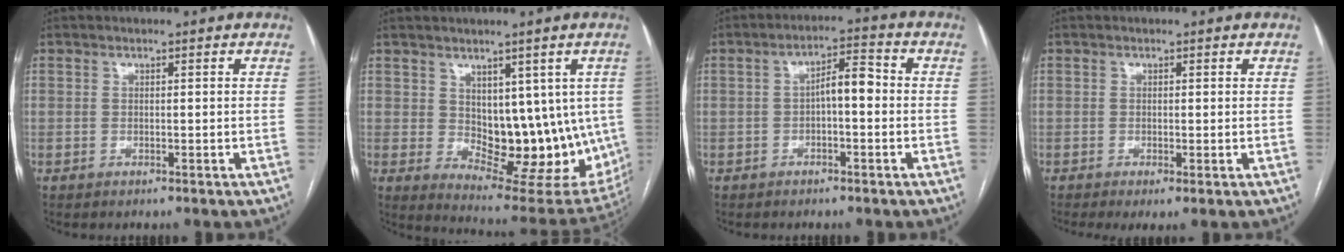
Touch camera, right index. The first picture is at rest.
{"total": 14.0, "force": [1.0, 7.8, 11.6], "torque": [-0.135, -0.004, 0.038]}
{"total": 4.9, "force": [-0.4, 1.6, 4.6], "torque": [-0.074, 0.026, -0.007]}
{"total": 2.1, "force": [-0.3, 0.6, 1.9], "torque": [-0.035, -0.009, -0.002]}